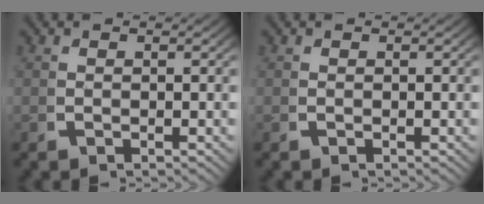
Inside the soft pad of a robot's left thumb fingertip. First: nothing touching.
{"total": 0.0}